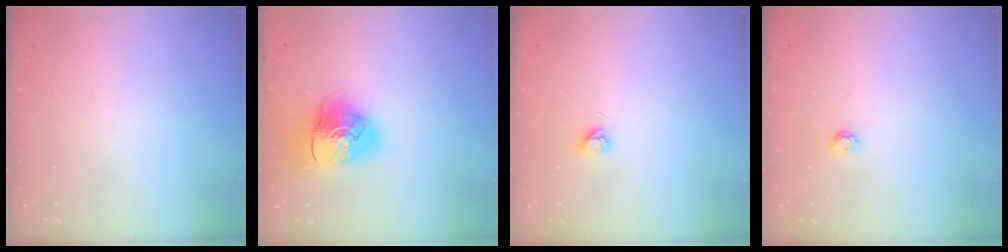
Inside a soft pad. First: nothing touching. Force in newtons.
{"total": 12.6, "press": 12.5, "slide": 1.6}
{"total": 3.2, "press": 3.1, "slide": 0.4}
{"total": 4.2, "press": 4.1, "slide": 0.4}